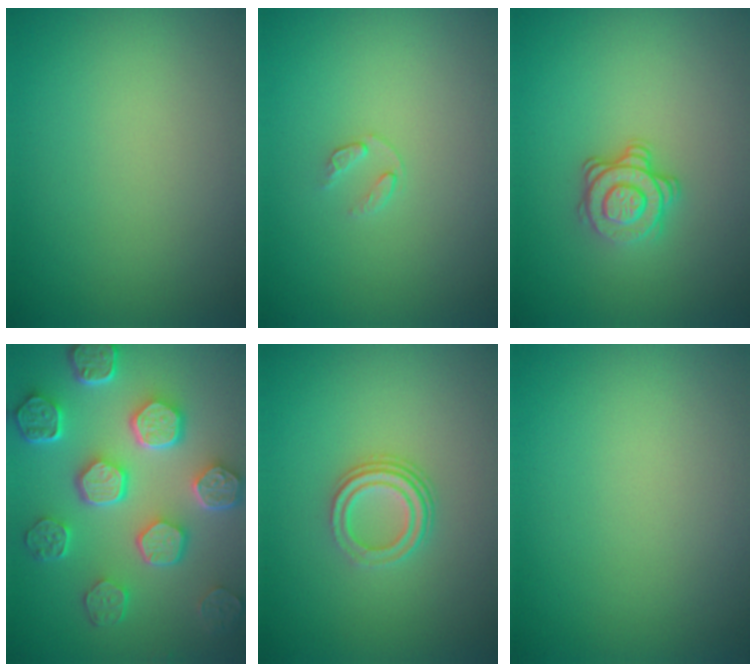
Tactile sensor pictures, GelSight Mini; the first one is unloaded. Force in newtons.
{"total": 0.8, "press": 0.5, "slide": 0.6}
{"total": 3.2, "press": 2.5, "slide": 1.9}
{"total": 7.9, "press": 6.1, "slide": 5.0}
{"total": 3.0, "press": 2.1, "slide": 2.1}
{"total": 0.0}